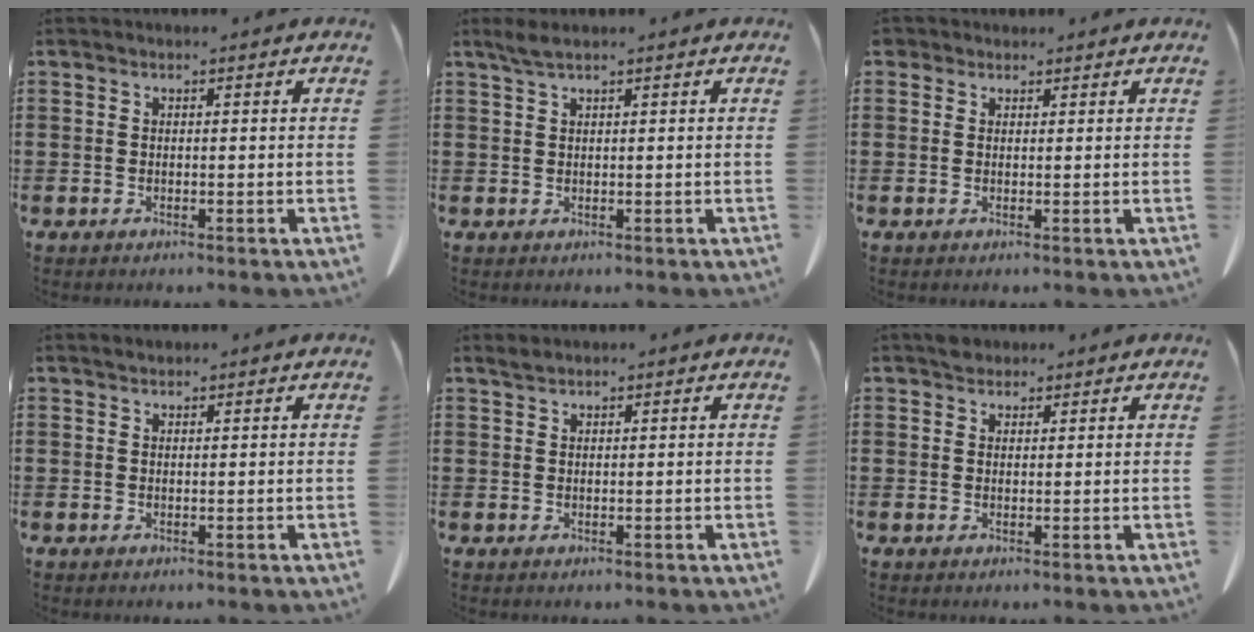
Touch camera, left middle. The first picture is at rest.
{"total": 1.8, "force": [1.2, 0.1, 1.3], "torque": [-0.027, 0.002, 0.021]}
{"total": 1.3, "force": [1.0, 0.9, 0.2], "torque": [-0.009, 0.005, 0.019]}
{"total": 0.6, "force": [0.6, 0.2, 0.0], "torque": [-0.003, 0.001, 0.012]}
{"total": 1.1, "force": [0.9, 0.2, 0.5], "torque": [-0.012, 0.000, 0.018]}
{"total": 1.7, "force": [1.5, 0.9, 0.1], "torque": [0.001, 0.000, 0.028]}